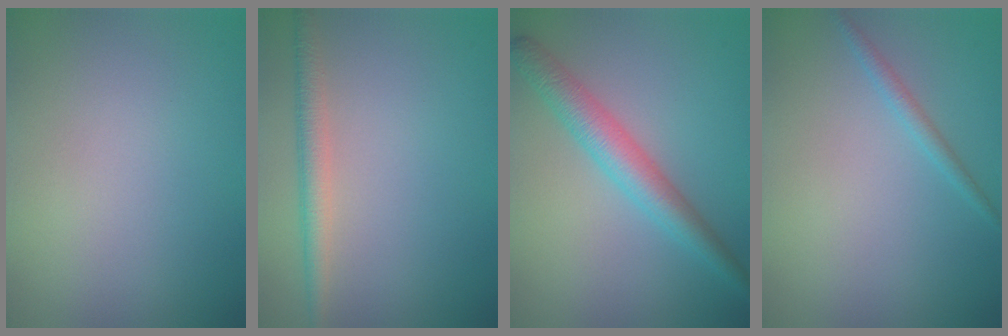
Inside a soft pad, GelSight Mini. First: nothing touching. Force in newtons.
{"total": 2.2, "press": 2.2, "slide": 0.0}
{"total": 4.0, "press": 4.0, "slide": 0.1}
{"total": 1.0, "press": 1.0, "slide": 0.1}